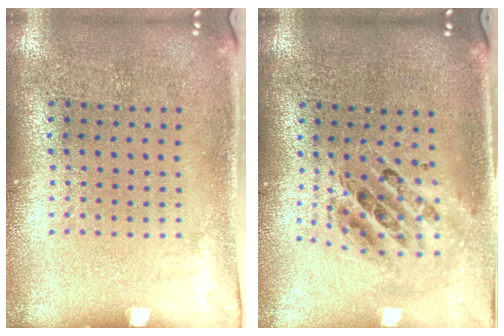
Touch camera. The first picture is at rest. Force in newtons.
{"total": 0.8, "press": 0.7, "slide": 0.1}